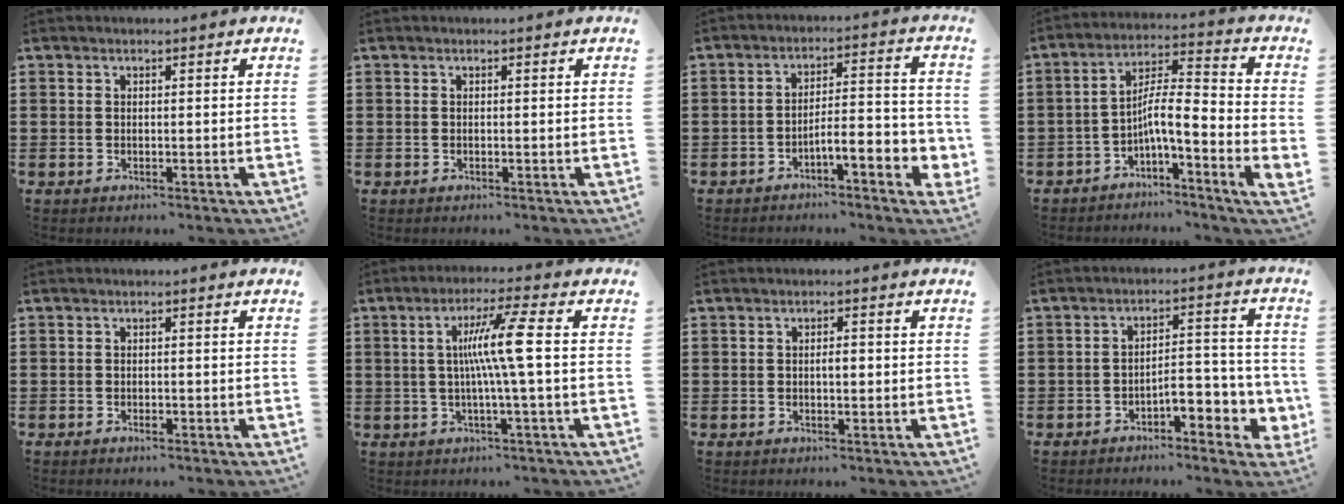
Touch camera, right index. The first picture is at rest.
{"total": 0.0}
{"total": 5.7, "force": [-3.4, 1.2, 4.4], "torque": [-0.072, -0.005, -0.062]}
{"total": 5.9, "force": [-2.8, -0.1, 5.2], "torque": [-0.098, -0.017, -0.061]}
{"total": 0.9, "force": [-0.6, 0.3, 0.5], "torque": [-0.012, -0.004, -0.011]}
{"total": 8.2, "force": [0.5, -0.5, 8.1], "torque": [-0.154, 0.003, -0.003]}
{"total": 1.6, "force": [-0.1, 0.6, 1.5], "torque": [-0.028, 0.003, -0.003]}
{"total": 4.9, "force": [-2.5, 2.2, 3.6], "torque": [-0.056, 0.001, -0.052]}